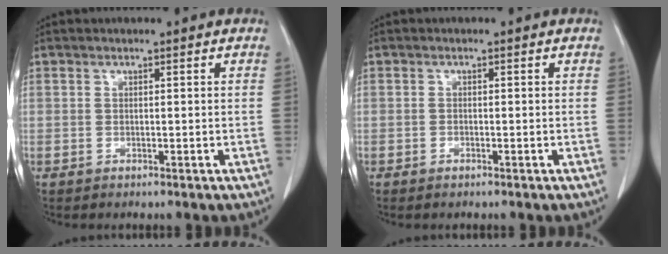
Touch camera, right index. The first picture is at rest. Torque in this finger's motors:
{"motor_torque": [0.01, 0.04, 0.08, 0.01]}